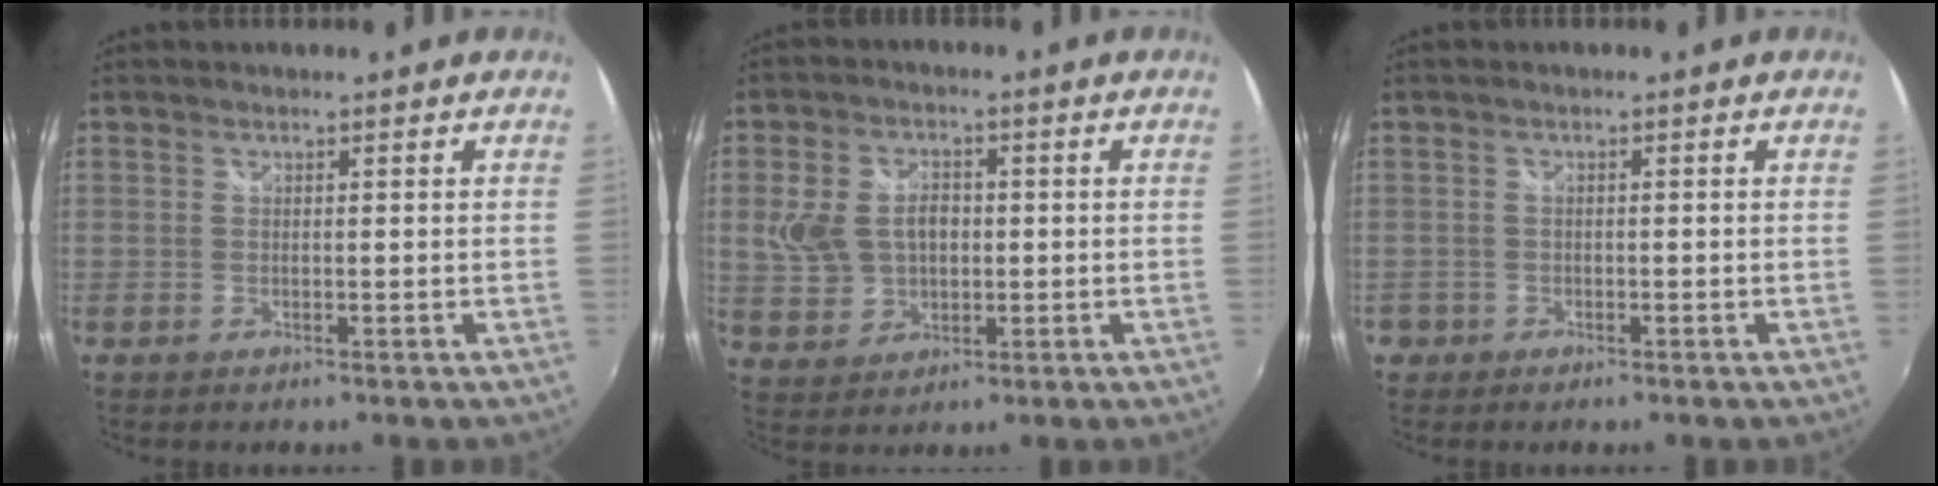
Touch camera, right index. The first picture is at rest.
{"total": 8.8, "force": [0.6, 6.6, 5.8], "torque": [-0.126, 0.014, 0.019]}
{"total": 1.9, "force": [-1.0, 1.6, 0.2], "torque": [-0.009, 0.003, -0.016]}